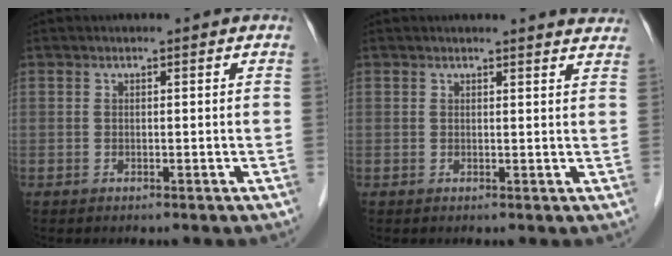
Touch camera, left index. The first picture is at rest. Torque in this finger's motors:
{"motor_torque": [0.35, -0.38, 0.02, 0.00]}